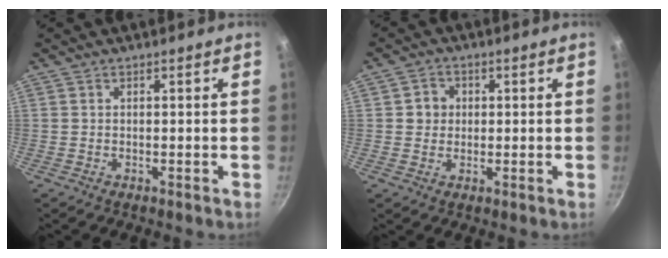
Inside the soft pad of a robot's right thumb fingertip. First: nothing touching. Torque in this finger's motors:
{"motor_torque": [-0.74, 0.12, -0.21, 0.21, -0.04]}